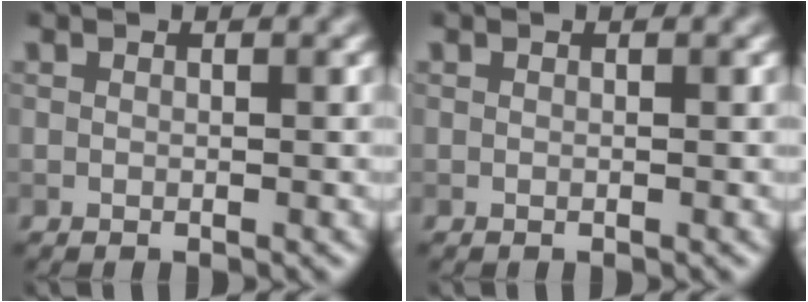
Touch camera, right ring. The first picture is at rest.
{"total": 0.0}